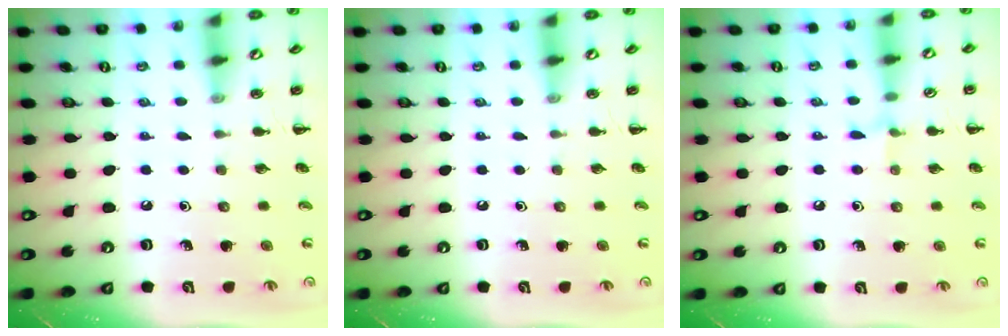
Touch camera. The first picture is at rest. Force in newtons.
{"total": 0.0}
{"total": 5.5, "press": 5.1, "slide": 2.0}